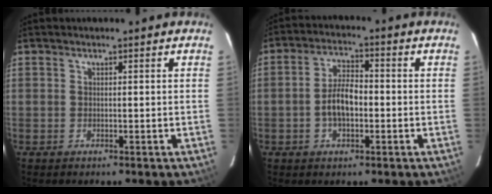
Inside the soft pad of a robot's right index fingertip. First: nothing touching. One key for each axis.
{"total": 6.3, "fx": -1.3, "fy": 3.0, "fz": 5.4, "tx": -0.105, "ty": 0.011, "tz": -0.020}